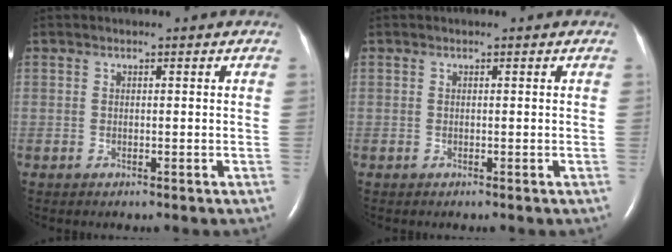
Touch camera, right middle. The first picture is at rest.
{"total": 0.0}